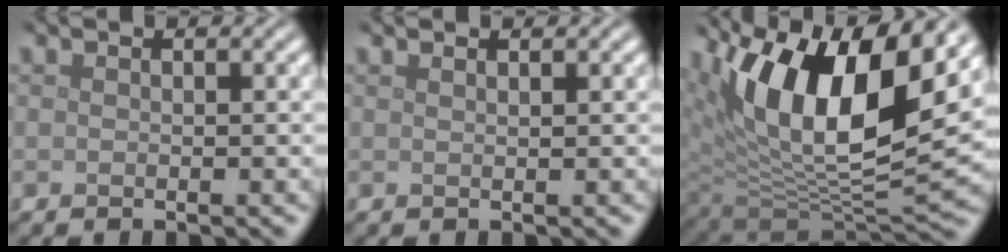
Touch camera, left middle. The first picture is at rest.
{"total": 0.7, "force": [0.6, 0.2, 0.3], "torque": [-0.001, -0.002, 0.005]}
{"total": 13.8, "force": [6.6, 5.7, 10.7], "torque": [-0.187, 0.008, 0.116]}